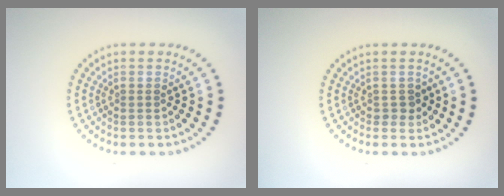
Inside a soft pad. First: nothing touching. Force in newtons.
{"total": 1.1, "press": 1.0, "slide": 0.4}